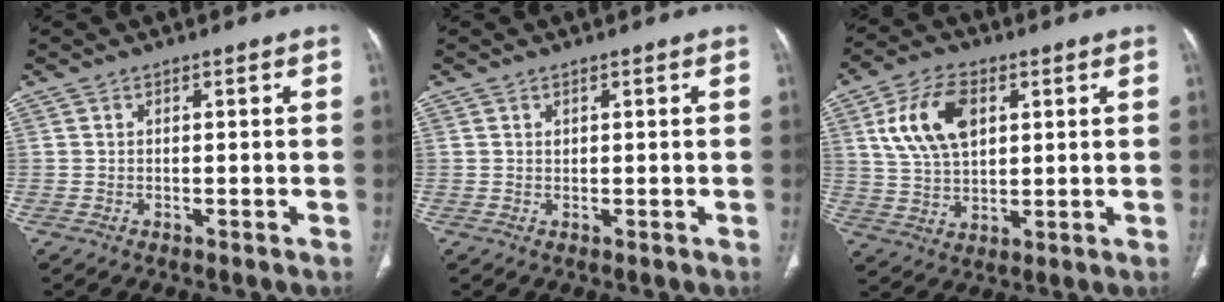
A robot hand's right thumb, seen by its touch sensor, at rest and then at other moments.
{"total": 0.6, "force": [0.3, 0.4, 0.3], "torque": [-0.004, -0.001, 0.006]}
{"total": 12.5, "force": [4.1, 7.4, 9.2], "torque": [-0.163, -0.004, 0.080]}